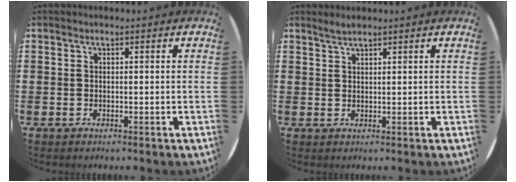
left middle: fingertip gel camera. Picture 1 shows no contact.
{"total": 1.5, "force": [1.4, 0.1, 0.5], "torque": [-0.011, 0.002, 0.027]}